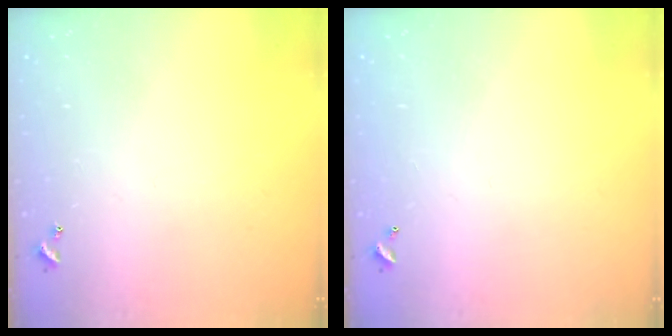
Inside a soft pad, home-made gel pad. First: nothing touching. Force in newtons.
{"total": 2.9, "press": 2.9, "slide": 0.1}